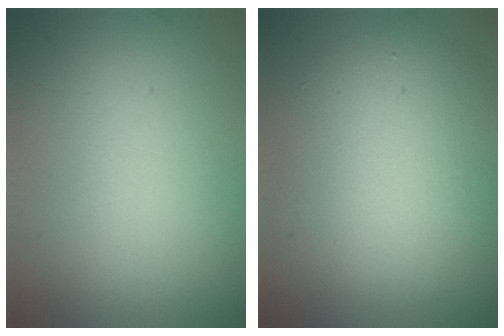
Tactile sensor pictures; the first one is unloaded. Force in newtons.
{"total": 6.3, "press": 6.3, "slide": 0.2}